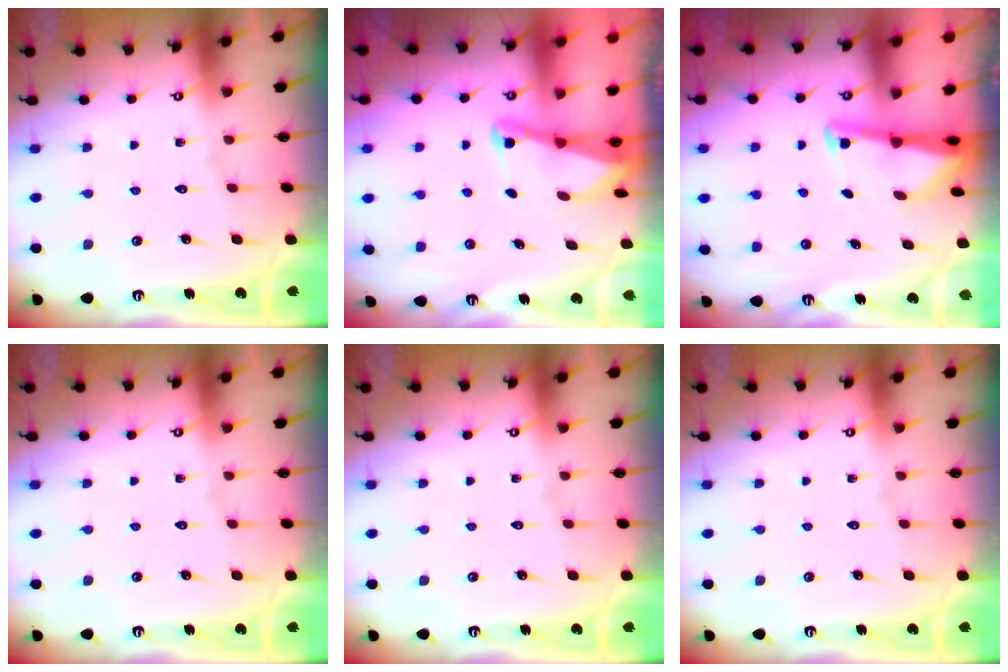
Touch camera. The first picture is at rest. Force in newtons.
{"total": 2.3, "press": 2.2, "slide": 0.4}
{"total": 3.0, "press": 3.0, "slide": 0.3}
{"total": 0.0}
{"total": 0.0}
{"total": 0.0}